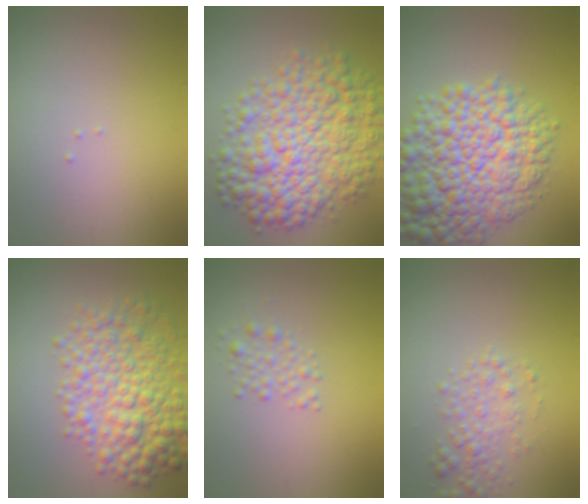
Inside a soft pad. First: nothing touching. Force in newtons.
{"total": 9.6, "press": 9.6, "slide": 0.1}
{"total": 10.7, "press": 10.7, "slide": 0.3}
{"total": 6.9, "press": 6.9, "slide": 0.2}
{"total": 1.5, "press": 1.5, "slide": 0.0}
{"total": 2.2, "press": 2.2, "slide": 0.0}